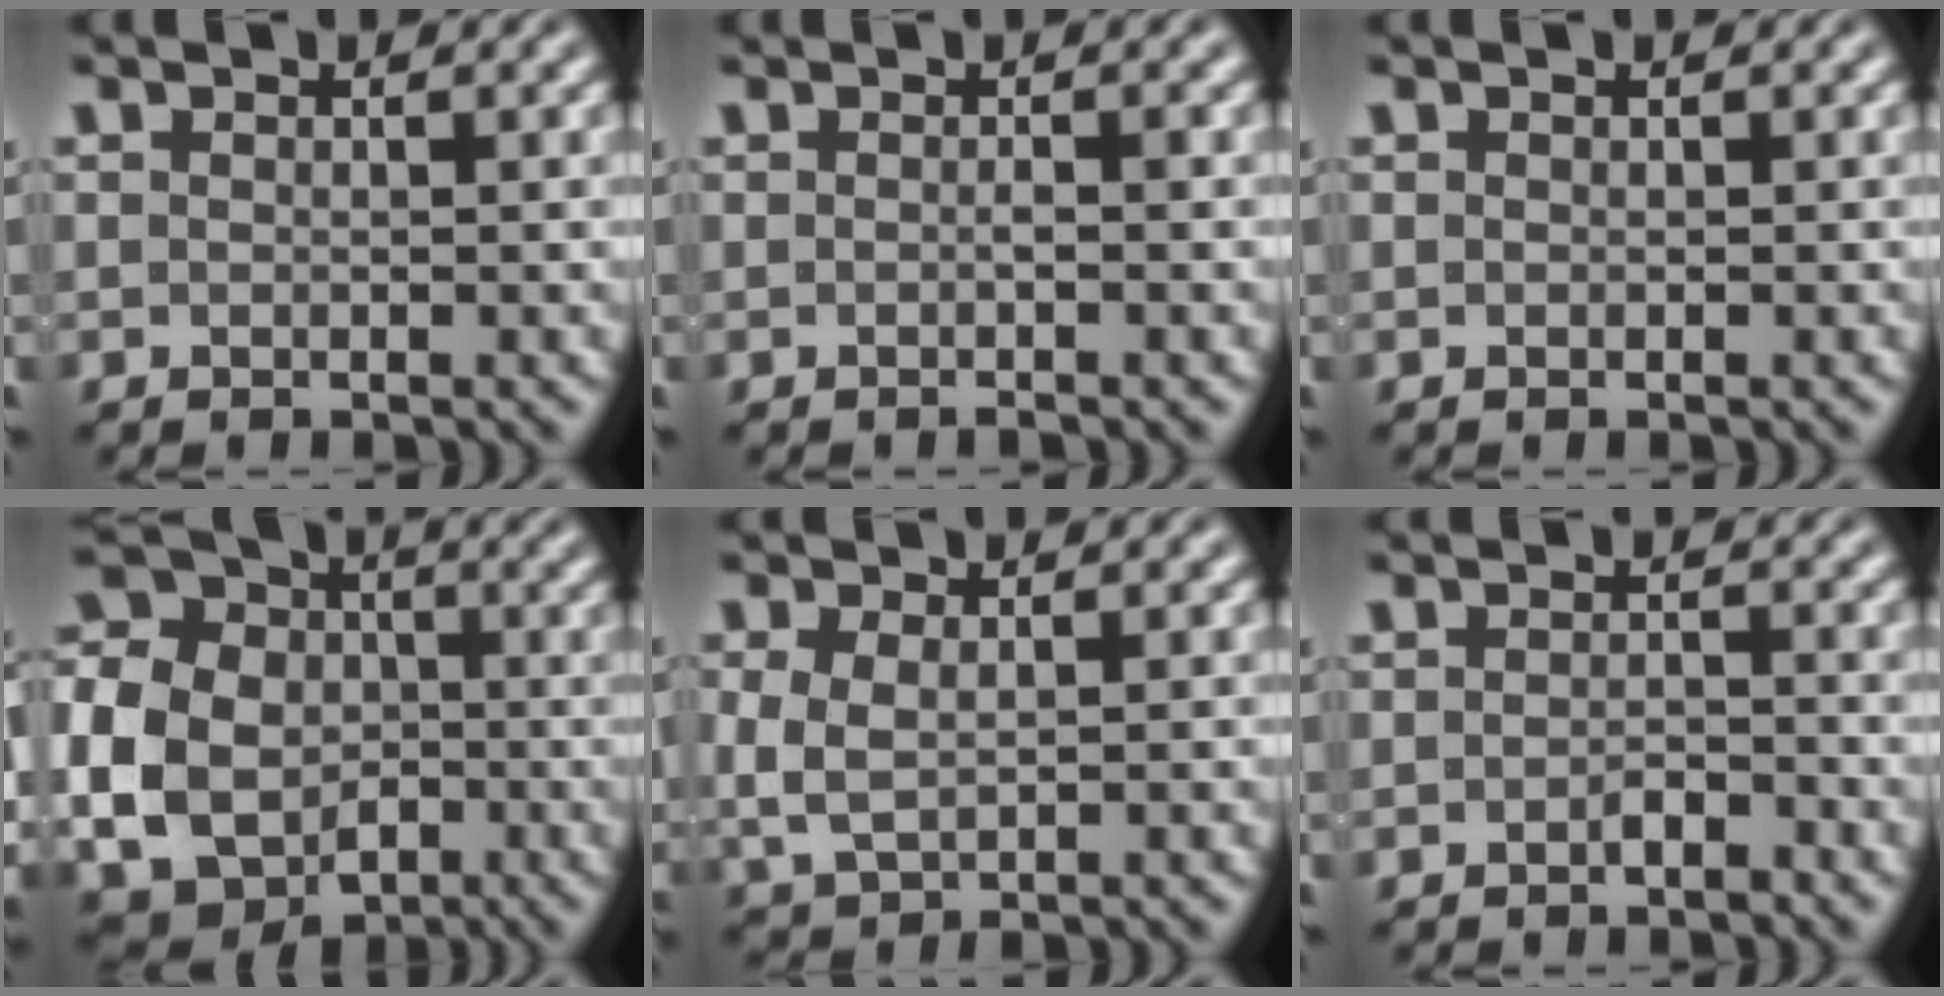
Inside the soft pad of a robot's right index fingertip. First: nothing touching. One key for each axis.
{"total": 0.9, "fx": -0.5, "fy": -0.2, "fz": 0.7, "tx": -0.008, "ty": 0.004, "tz": -0.011}
{"total": 0.0}
{"total": 13.8, "fx": -1.3, "fy": 11.9, "fz": 6.7, "tx": -0.146, "ty": -0.049, "tz": -0.017}
{"total": 3.2, "fx": 0.1, "fy": 2.3, "fz": 2.2, "tx": -0.056, "ty": -0.012, "tz": 0.017}
{"total": 1.1, "fx": -1.0, "fy": 0.0, "fz": 0.4, "tx": 0.000, "ty": -0.001, "tz": -0.018}